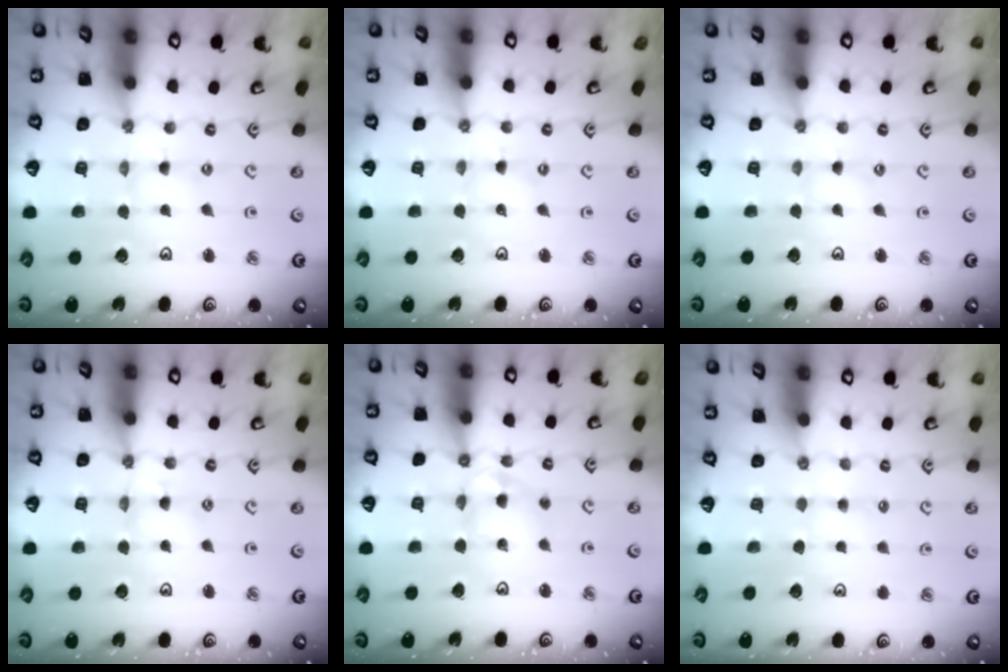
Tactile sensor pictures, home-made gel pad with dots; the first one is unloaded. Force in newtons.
{"total": 0.0}
{"total": 0.0}
{"total": 1.7, "press": 1.7, "slide": 0.2}
{"total": 10.7, "press": 10.6, "slide": 1.6}
{"total": 2.3, "press": 2.2, "slide": 0.5}